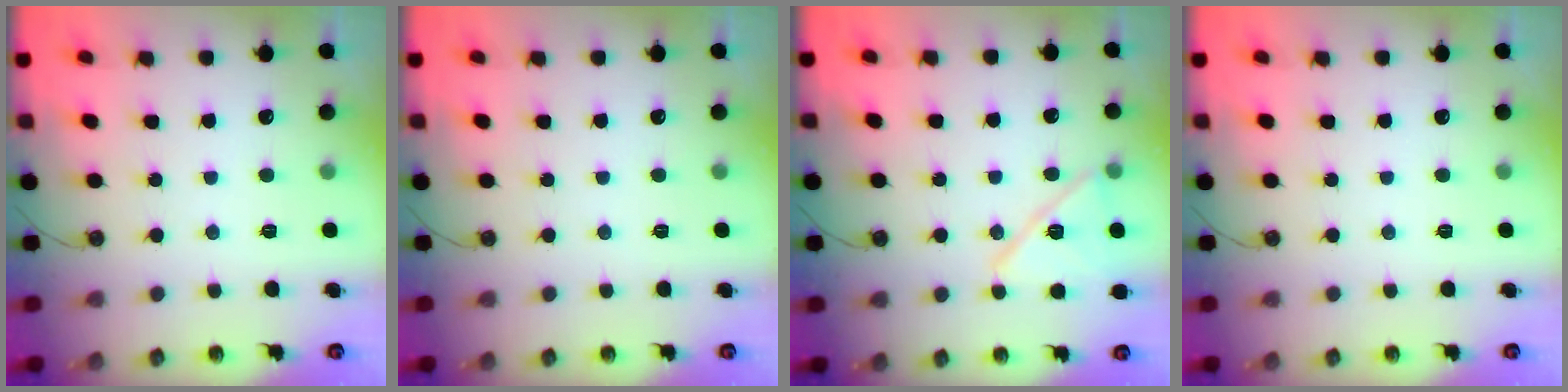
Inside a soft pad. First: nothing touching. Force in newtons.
{"total": 0.0}
{"total": 13.3, "press": 13.3, "slide": 0.8}
{"total": 0.0}